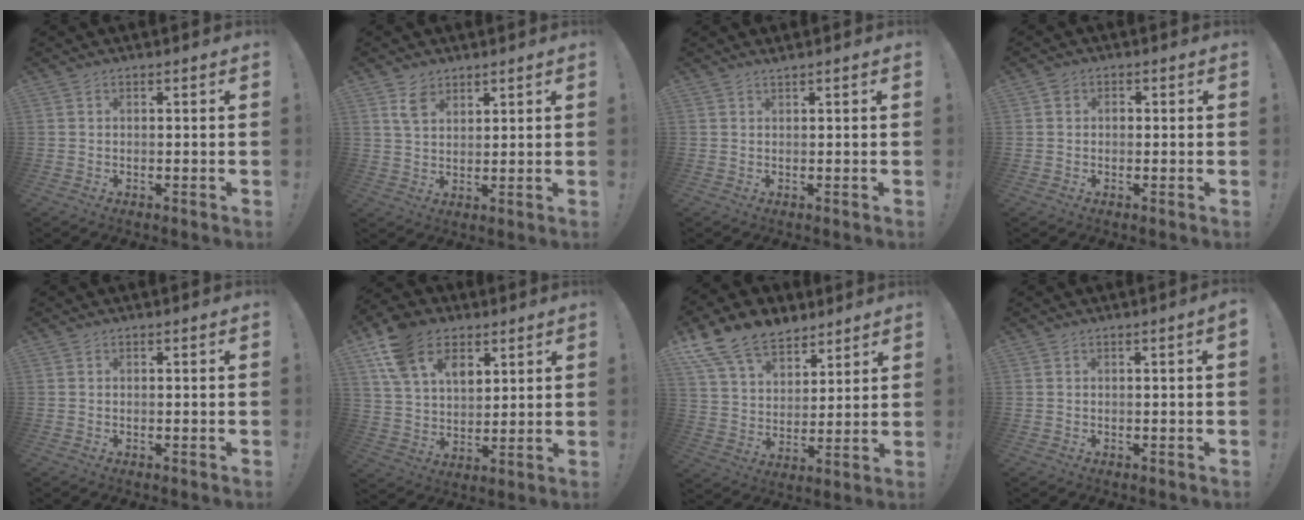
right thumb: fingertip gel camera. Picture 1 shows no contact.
{"total": 5.8, "force": [4.0, 3.4, 2.4], "torque": [-0.036, -0.016, 0.075]}
{"total": 0.7, "force": [0.6, -0.3, 0.1], "torque": [-0.006, 0.001, 0.013]}
{"total": 1.7, "force": [-0.2, 1.5, 0.7], "torque": [-0.021, 0.009, -0.003]}
{"total": 0.0}
{"total": 17.2, "force": [9.1, 11.3, 9.1], "torque": [-0.160, -0.037, 0.173]}
{"total": 15.4, "force": [11.2, 8.9, 5.8], "torque": [-0.111, -0.073, 0.213]}
{"total": 1.3, "force": [0.0, -0.2, 1.2], "torque": [-0.014, -0.004, -0.003]}